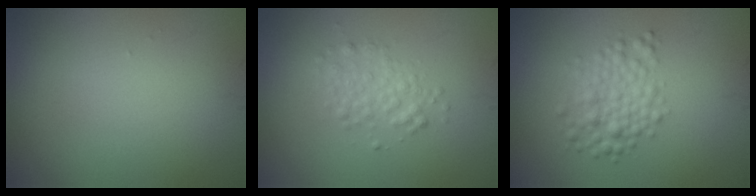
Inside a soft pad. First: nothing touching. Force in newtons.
{"total": 2.1, "press": 2.1, "slide": 0.1}
{"total": 3.2, "press": 3.2, "slide": 0.0}